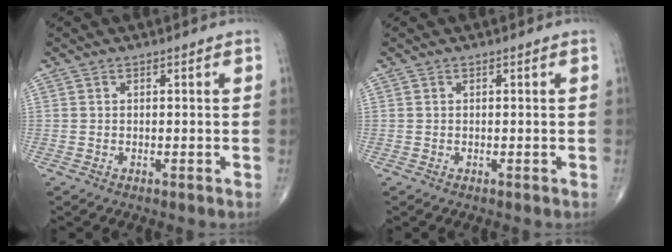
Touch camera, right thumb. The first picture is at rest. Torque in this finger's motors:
{"motor_torque": [-0.02, 0.02, -0.01, 0.00, 0.00]}